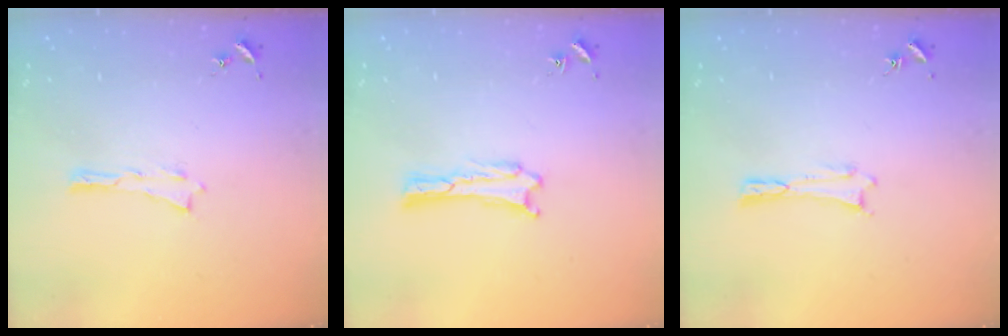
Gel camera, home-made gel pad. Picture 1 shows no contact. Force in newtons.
{"total": 0.8, "press": 0.8, "slide": 0.0}
{"total": 0.0}